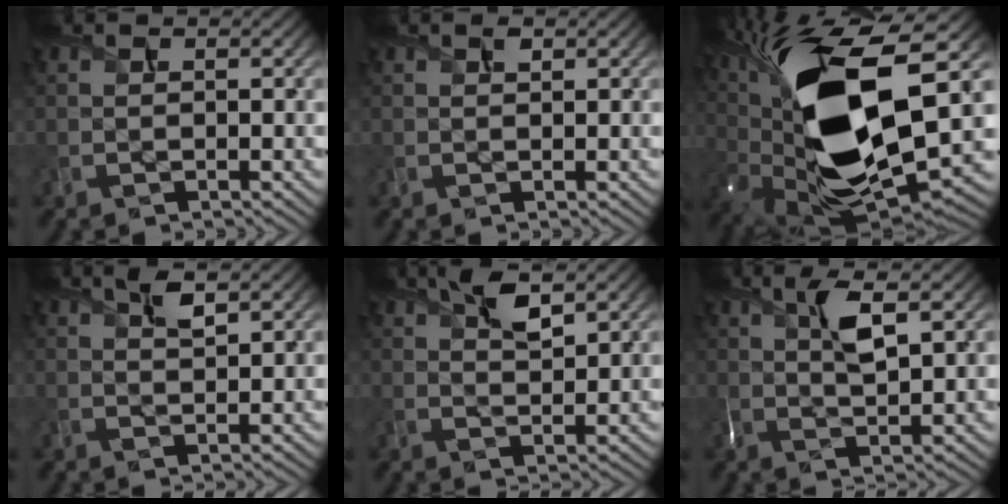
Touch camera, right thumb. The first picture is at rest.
{"total": 0.7, "force": [0.4, 0.3, 0.5], "torque": [-0.011, -0.001, 0.008]}
{"total": 20.6, "force": [2.8, 9.7, 18.0], "torque": [-0.366, -0.008, 0.051]}
{"total": 2.8, "force": [1.7, 0.7, 2.1], "torque": [-0.046, 0.001, 0.032]}
{"total": 4.7, "force": [2.8, 1.4, 3.5], "torque": [-0.077, 0.005, 0.054]}
{"total": 5.3, "force": [2.3, 1.4, 4.6], "torque": [-0.104, 0.001, 0.044]}